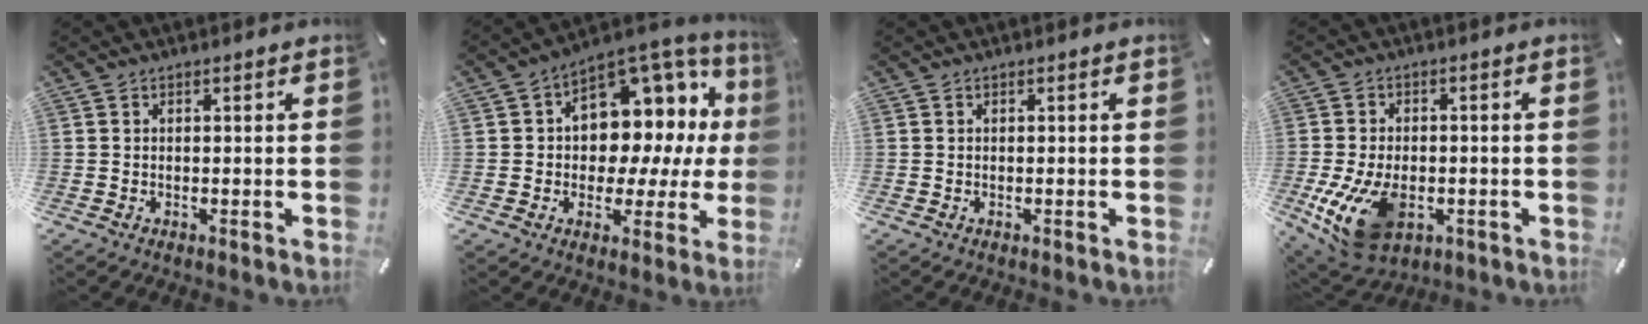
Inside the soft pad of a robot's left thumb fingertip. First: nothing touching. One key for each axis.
{"total": 12.1, "fx": 3.1, "fy": 9.6, "fz": 6.8, "tx": -0.082, "ty": -0.050, "tz": 0.061}
{"total": 0.0}
{"total": 13.6, "fx": -3.9, "fy": 8.7, "fz": 9.7, "tx": -0.195, "ty": 0.005, "tz": -0.064}